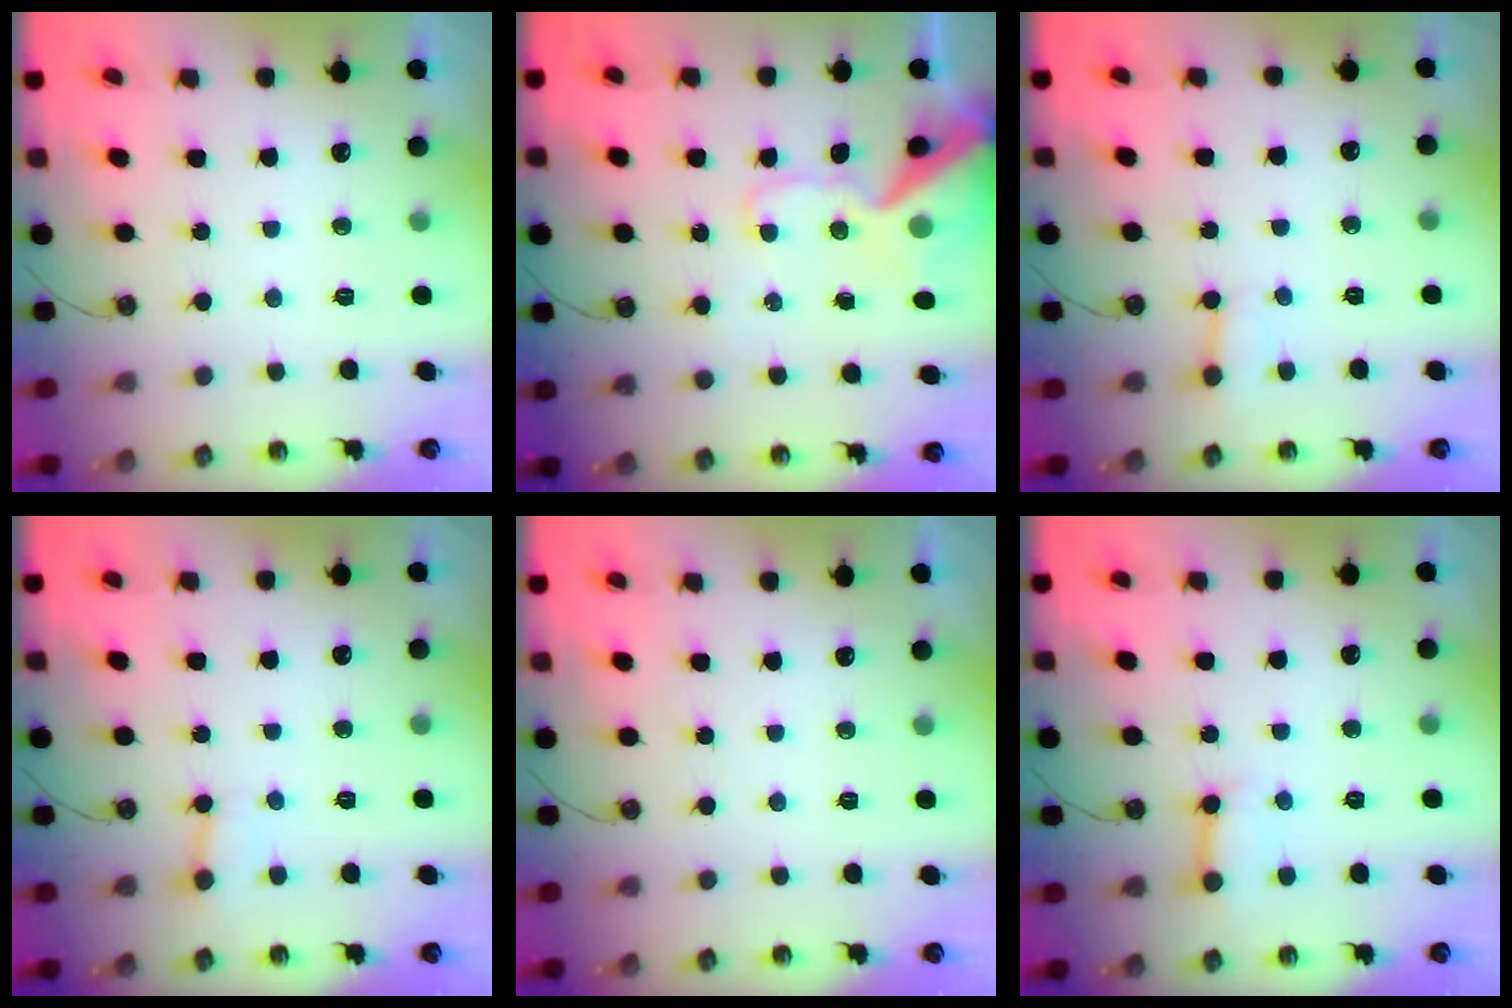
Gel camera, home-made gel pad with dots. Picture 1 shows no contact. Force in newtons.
{"total": 14.8, "press": 14.6, "slide": 2.2}
{"total": 1.9, "press": 1.9, "slide": 0.1}
{"total": 2.8, "press": 2.8, "slide": 0.3}
{"total": 0.0}
{"total": 6.8, "press": 6.8, "slide": 0.8}